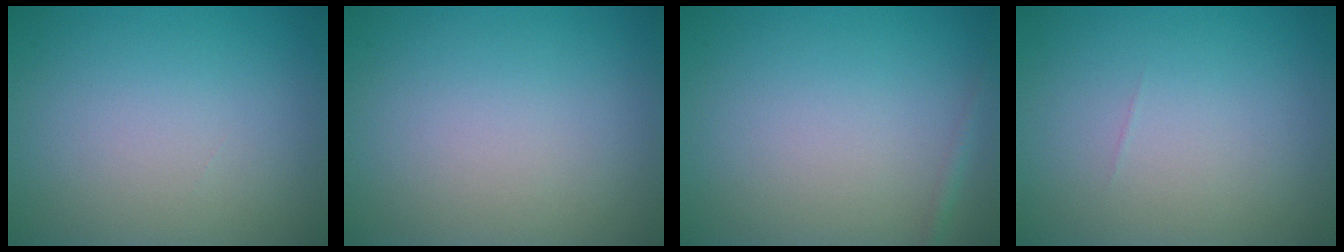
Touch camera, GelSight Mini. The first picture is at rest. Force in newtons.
{"total": 0.0}
{"total": 0.8, "press": 0.8, "slide": 0.0}
{"total": 0.0}